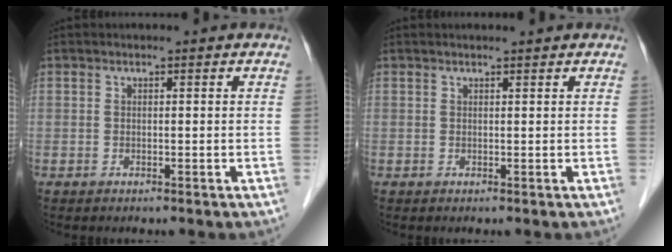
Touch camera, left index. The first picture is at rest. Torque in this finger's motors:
{"motor_torque": [0.42, -0.61, -0.16, -0.02]}